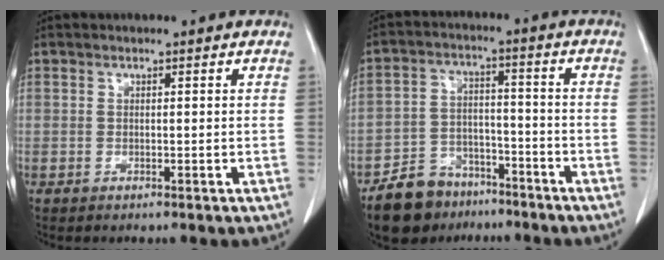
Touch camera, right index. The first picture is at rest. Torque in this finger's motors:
{"motor_torque": [-0.31, -0.04, -0.48, -0.19]}